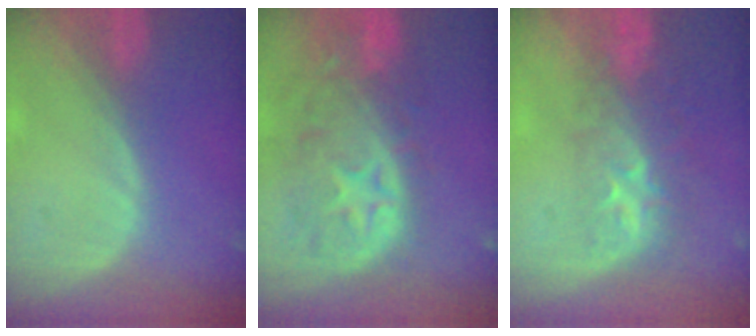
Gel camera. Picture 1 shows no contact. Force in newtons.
{"total": 11.8, "press": 10.1, "slide": 6.1}
{"total": 8.7, "press": 7.1, "slide": 5.0}